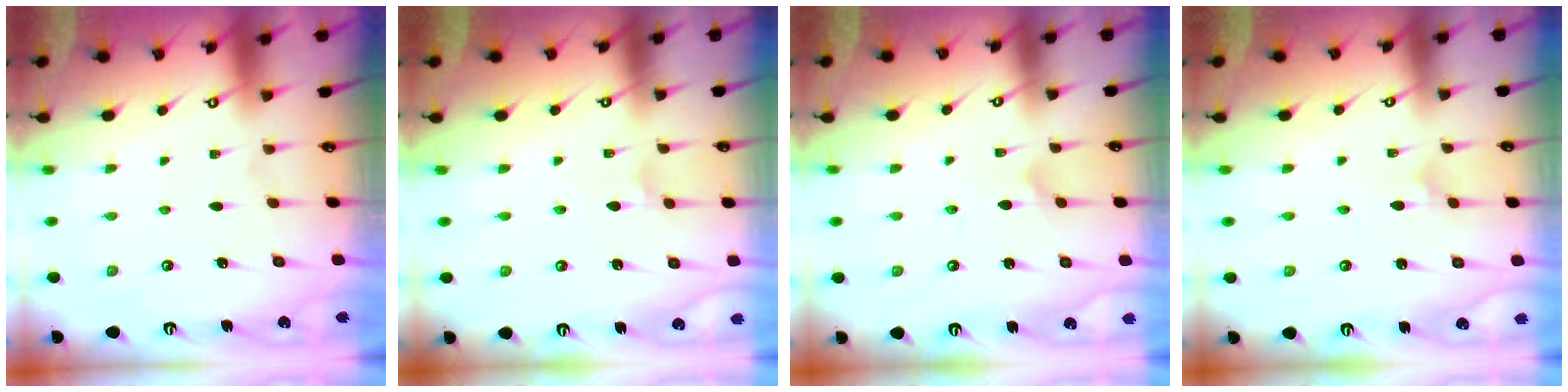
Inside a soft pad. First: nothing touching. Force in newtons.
{"total": 1.1, "press": 1.0, "slide": 0.4}
{"total": 3.3, "press": 3.3, "slide": 0.3}
{"total": 1.4, "press": 1.4, "slide": 0.0}